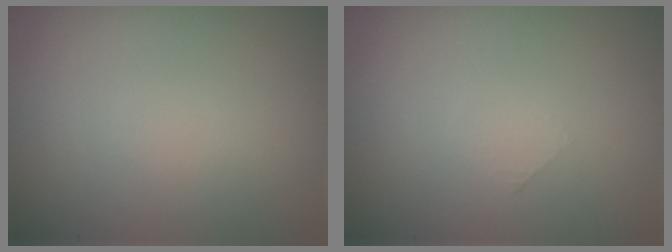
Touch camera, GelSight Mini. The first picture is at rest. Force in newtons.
{"total": 0.5, "press": 0.5, "slide": 0.1}